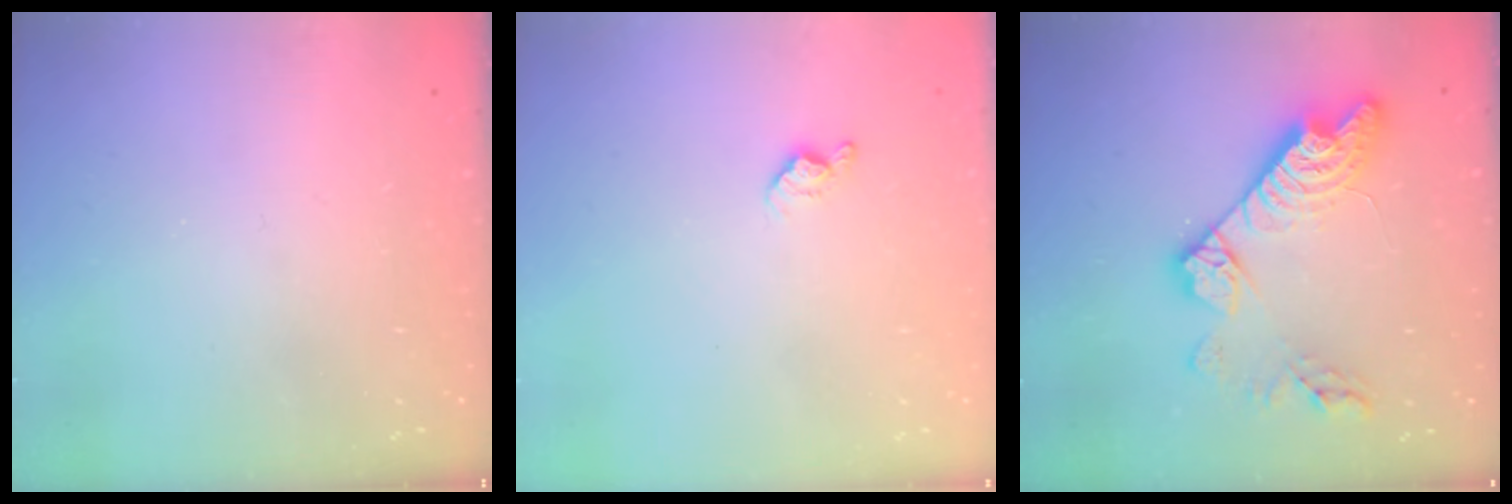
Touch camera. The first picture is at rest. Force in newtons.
{"total": 4.7, "press": 4.6, "slide": 0.8}
{"total": 15.9, "press": 15.9, "slide": 0.9}